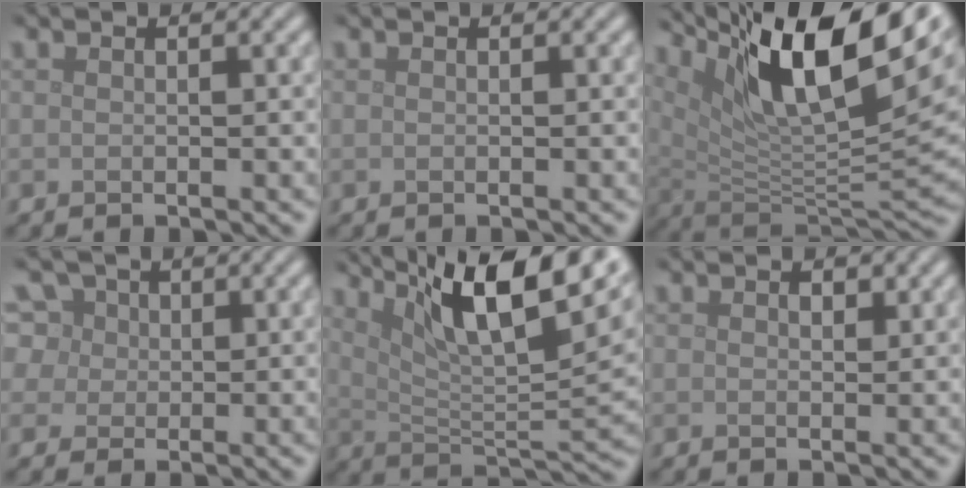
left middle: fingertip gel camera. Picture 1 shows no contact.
{"total": 0.0}
{"total": 15.4, "force": [8.3, 4.7, 12.0], "torque": [-0.214, 0.021, 0.150]}
{"total": 9.8, "force": [4.9, 7.3, 4.2], "torque": [-0.095, 0.038, 0.060]}
{"total": 12.7, "force": [7.5, 3.3, 9.8], "torque": [-0.147, 0.001, 0.127]}
{"total": 0.8, "force": [0.4, 0.5, 0.5], "torque": [-0.006, -0.002, 0.007]}